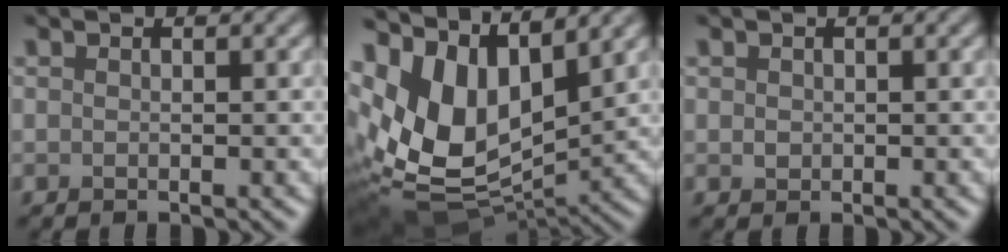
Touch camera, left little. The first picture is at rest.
{"total": 12.2, "force": [3.6, 7.1, 9.3], "torque": [-0.198, -0.008, 0.073]}
{"total": 0.7, "force": [0.1, 0.6, 0.3], "torque": [-0.004, -0.001, 0.002]}